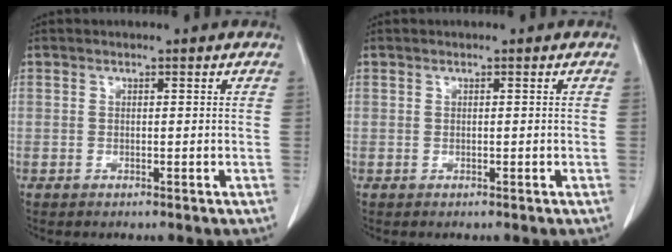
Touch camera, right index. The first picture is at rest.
{"total": 0.0}